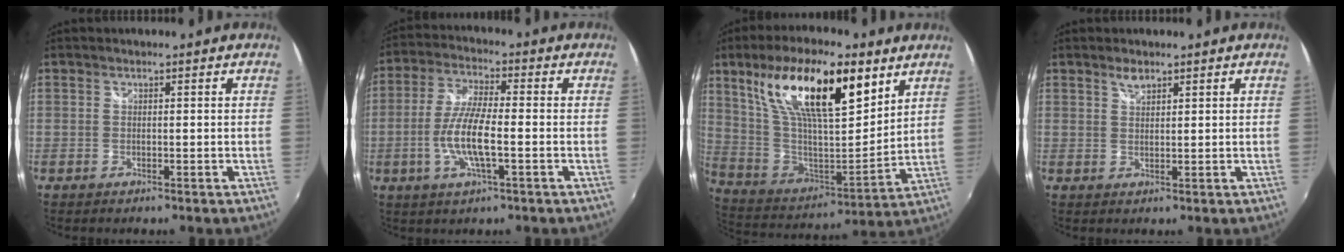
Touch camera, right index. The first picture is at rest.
{"total": 9.4, "force": [-2.4, 1.9, 8.8], "torque": [-0.183, -0.002, -0.050]}
{"total": 24.5, "force": [12.5, 8.8, 19.1], "torque": [-0.354, 0.030, 0.229]}
{"total": 2.0, "force": [1.5, 0.9, 1.0], "torque": [-0.016, 0.002, 0.028]}